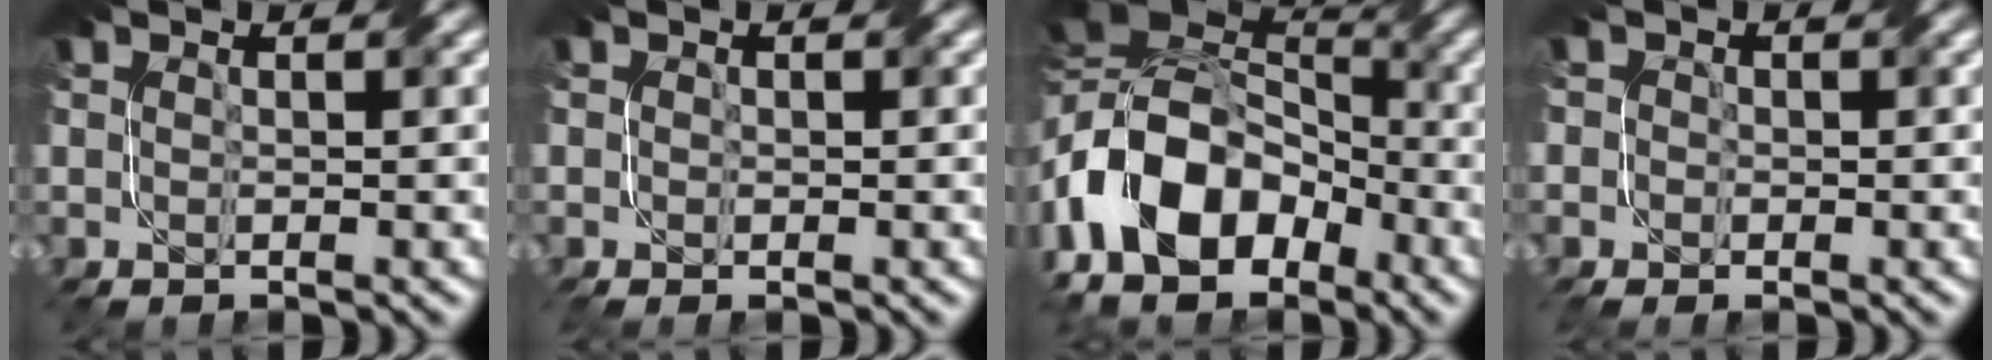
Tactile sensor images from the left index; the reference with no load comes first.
{"total": 0.9, "force": [-0.3, 0.7, 0.5], "torque": [-0.007, -0.003, -0.003]}
{"total": 16.3, "force": [-5.1, 10.7, 11.1], "torque": [-0.232, 0.006, -0.093]}
{"total": 1.6, "force": [-0.5, 1.4, 0.5], "torque": [-0.007, -0.001, -0.007]}